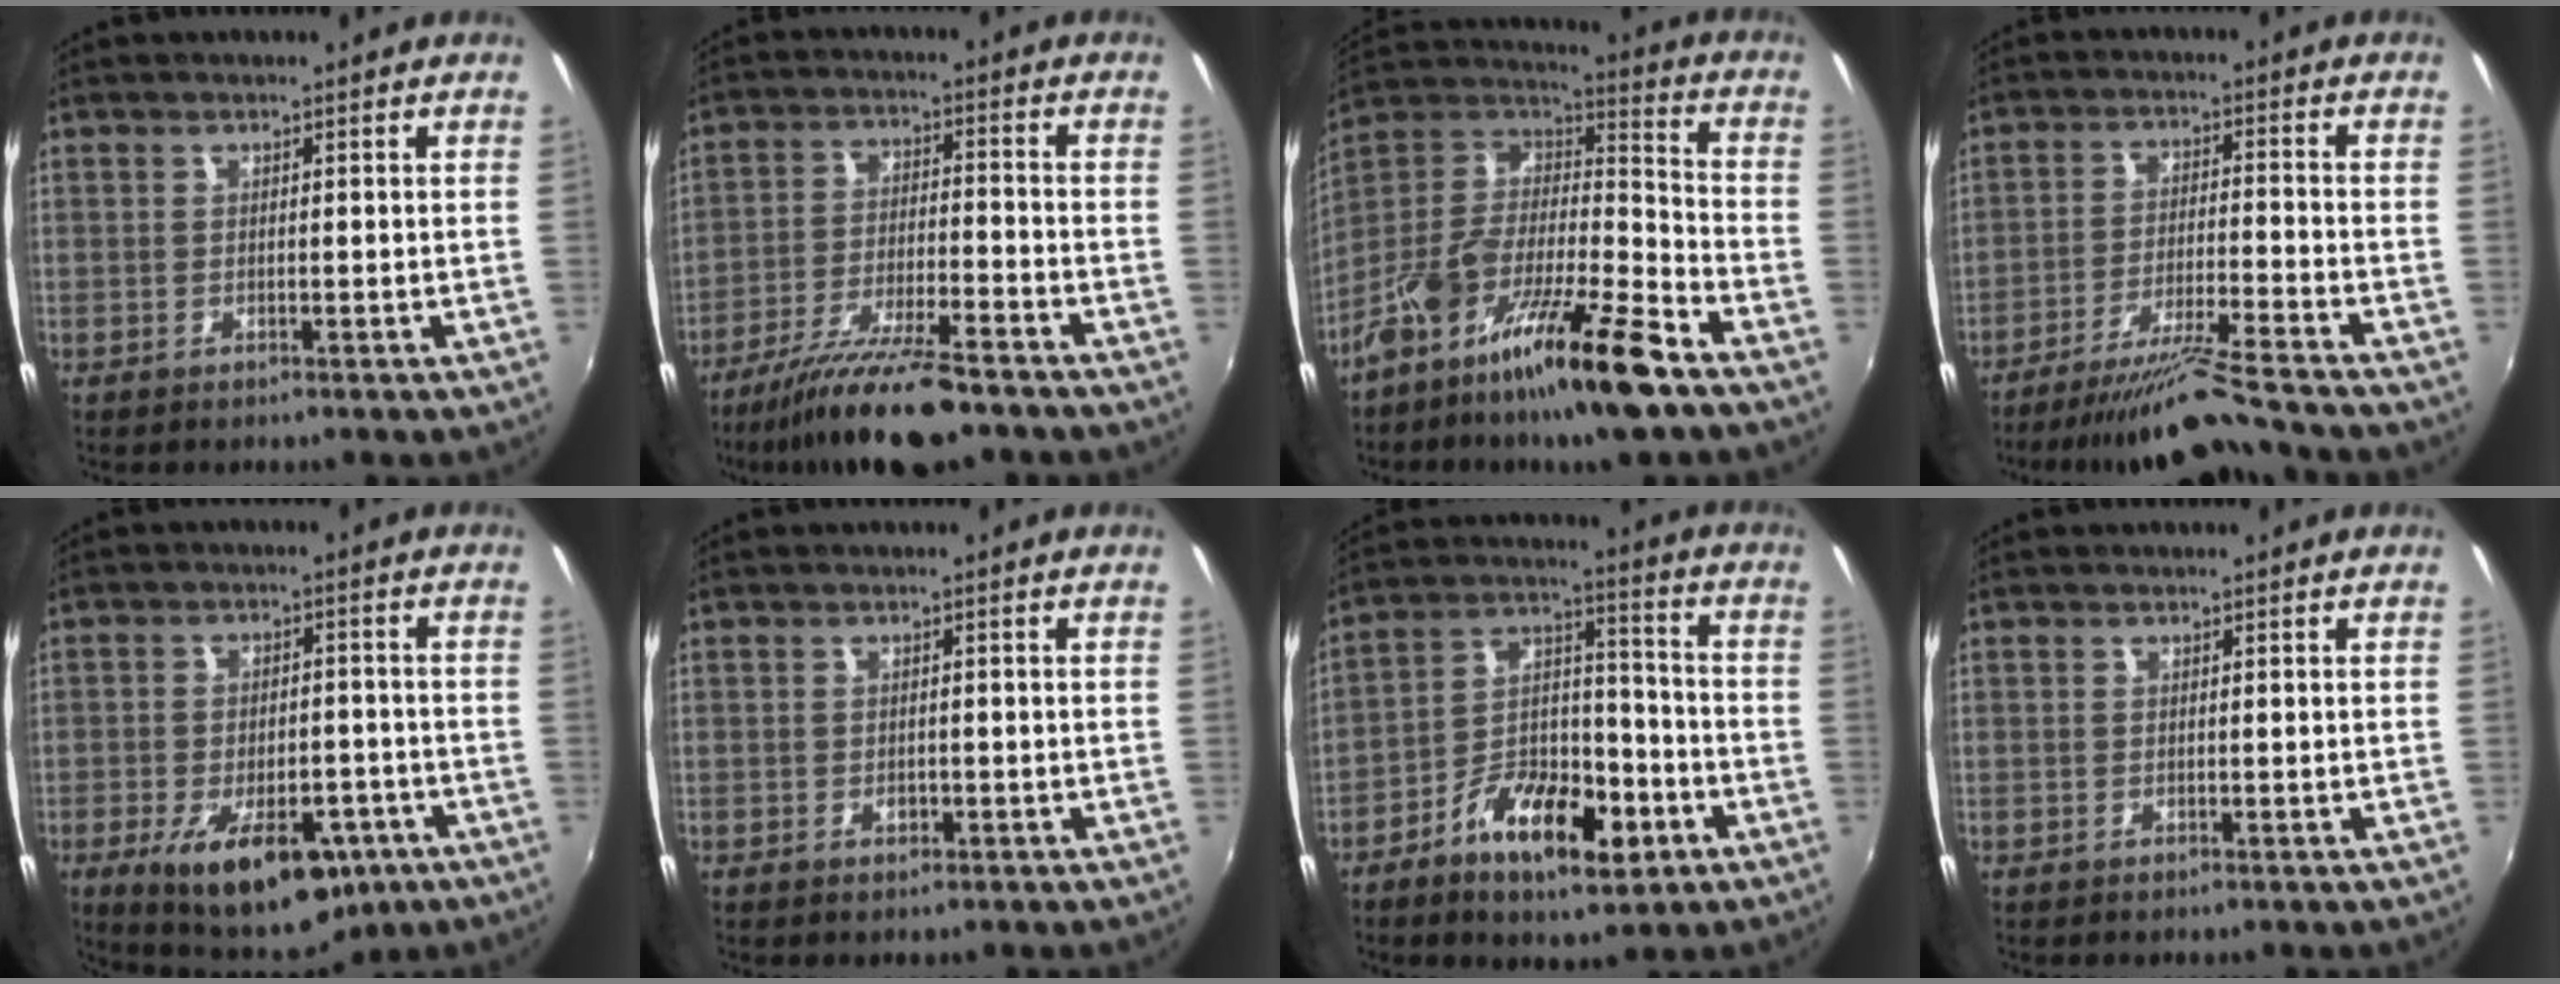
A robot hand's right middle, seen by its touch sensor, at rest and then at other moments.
{"total": 14.4, "force": [-11.6, 2.2, 8.2], "torque": [-0.167, -0.026, -0.200]}
{"total": 19.1, "force": [-12.2, 3.6, 14.2], "torque": [-0.256, -0.005, -0.224]}
{"total": 10.9, "force": [-9.9, -1.6, 4.2], "torque": [-0.094, -0.009, -0.172]}
{"total": 17.0, "force": [-8.9, 8.4, 11.8], "torque": [-0.218, -0.024, -0.117]}
{"total": 1.3, "force": [-0.6, 1.0, 0.5], "torque": [-0.008, -0.001, -0.008]}
{"total": 14.8, "force": [-7.5, 6.6, 10.9], "torque": [-0.194, 0.012, -0.122]}
{"total": 0.0}